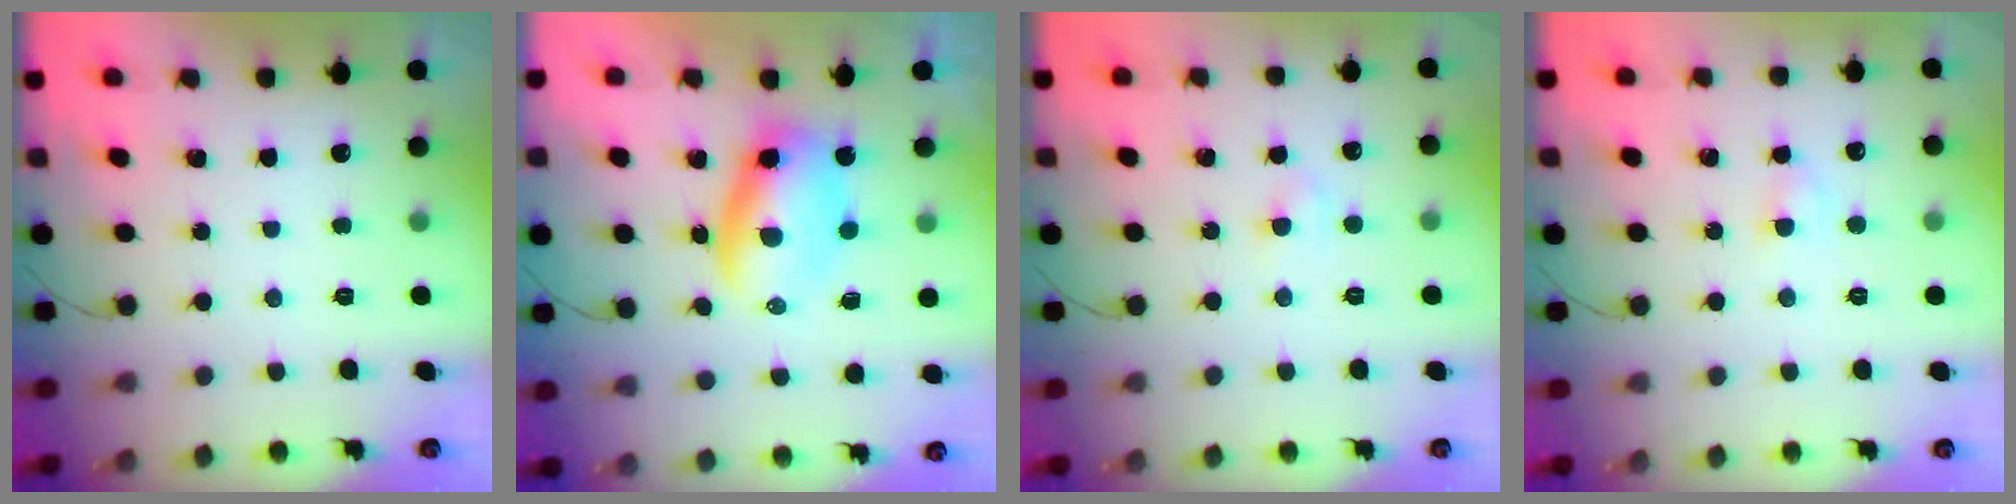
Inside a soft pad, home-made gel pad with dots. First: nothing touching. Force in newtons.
{"total": 6.9, "press": 6.6, "slide": 2.0}
{"total": 2.4, "press": 2.2, "slide": 1.0}
{"total": 2.8, "press": 2.6, "slide": 1.1}